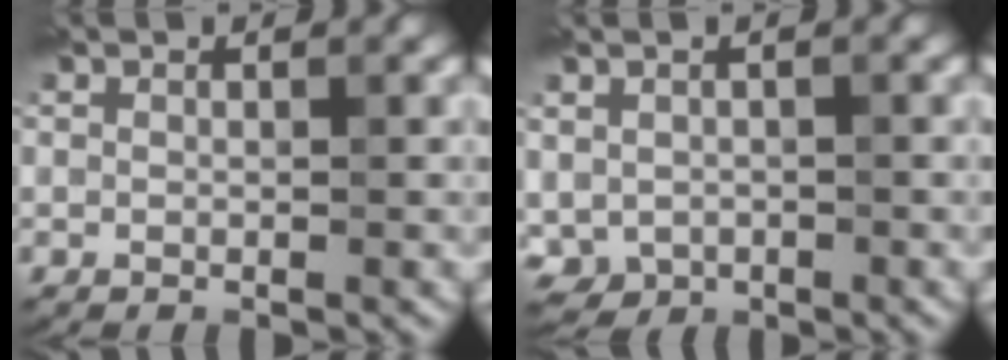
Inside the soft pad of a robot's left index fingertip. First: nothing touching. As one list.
[{"total": 3.5, "force": [-0.5, 2.8, 2.1], "torque": [-0.046, -0.016, -0.002]}]